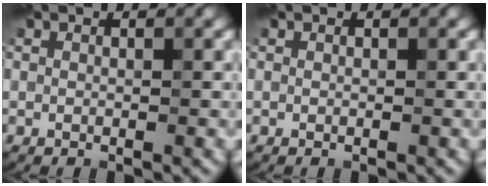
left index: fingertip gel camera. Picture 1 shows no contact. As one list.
[{"total": 0.0}]